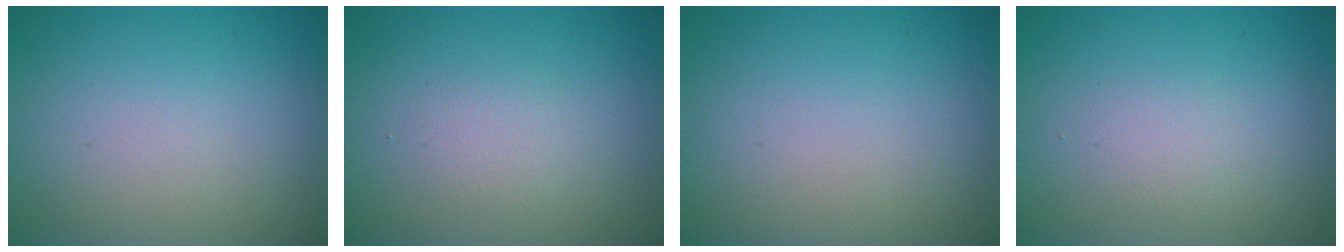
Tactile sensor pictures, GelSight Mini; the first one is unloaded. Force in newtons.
{"total": 1.3, "press": 1.3, "slide": 0.1}
{"total": 0.0}
{"total": 1.2, "press": 1.2, "slide": 0.0}